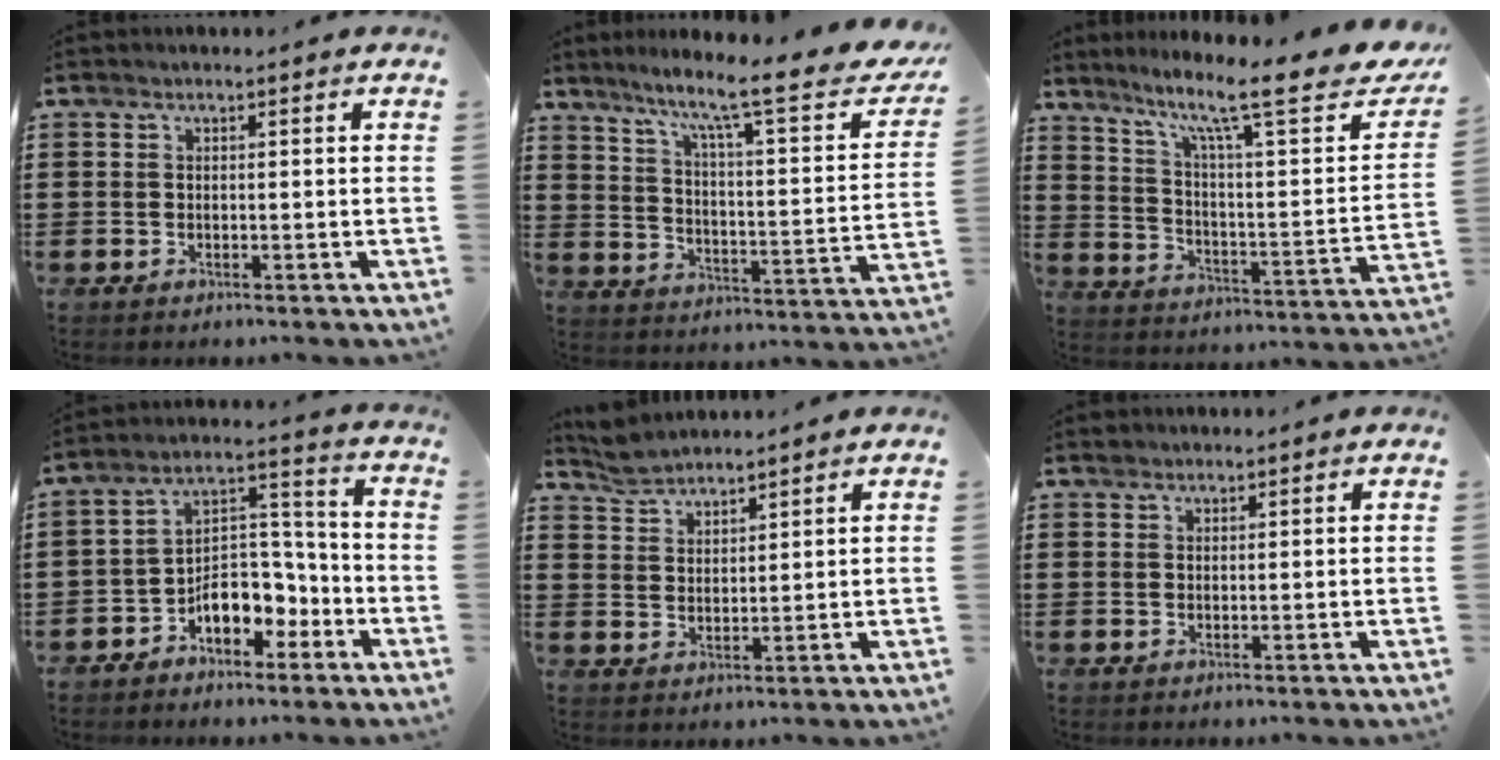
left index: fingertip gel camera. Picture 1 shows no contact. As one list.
[{"total": 9.4, "force": [7.4, 0.4, 5.6], "torque": [-0.117, -0.060, 0.109]}, {"total": 12.7, "force": [9.2, 1.9, 8.4], "torque": [-0.155, -0.061, 0.141]}, {"total": 7.8, "force": [-5.1, 4.6, 3.6], "torque": [-0.068, 0.017, -0.097]}, {"total": 3.3, "force": [3.3, 0.6, 0.2], "torque": [-0.015, -0.004, 0.063]}, {"total": 0.6, "force": [0.5, 0.4, 0.1], "torque": [-0.003, 0.002, 0.010]}]